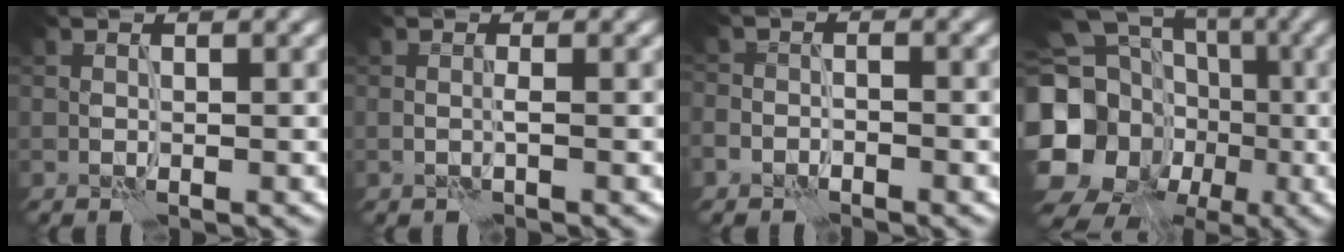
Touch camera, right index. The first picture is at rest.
{"total": 0.8, "force": [-0.4, -0.8, 0.0], "torque": [-0.003, -0.002, -0.008]}
{"total": 1.4, "force": [-1.4, 0.2, -0.2], "torque": [0.009, 0.005, -0.027]}
{"total": 20.0, "force": [-2.3, 17.6, 9.1], "torque": [-0.206, -0.008, -0.070]}